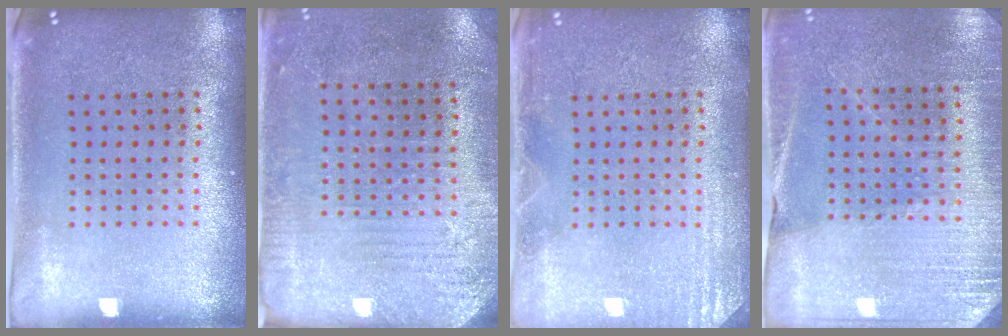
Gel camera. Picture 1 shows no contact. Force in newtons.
{"total": 2.8, "press": 2.4, "slide": 1.5}
{"total": 2.6, "press": 2.5, "slide": 0.4}
{"total": 2.7, "press": 2.6, "slide": 0.3}